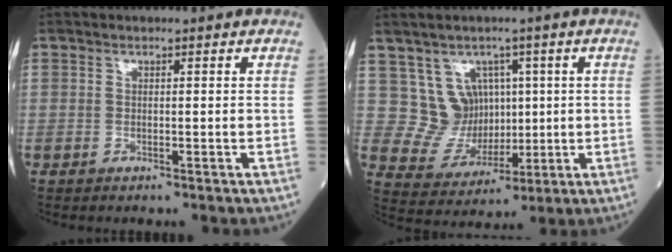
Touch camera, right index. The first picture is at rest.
{"total": 7.5, "force": [2.8, 6.7, 1.9], "torque": [-0.033, 0.023, 0.066]}